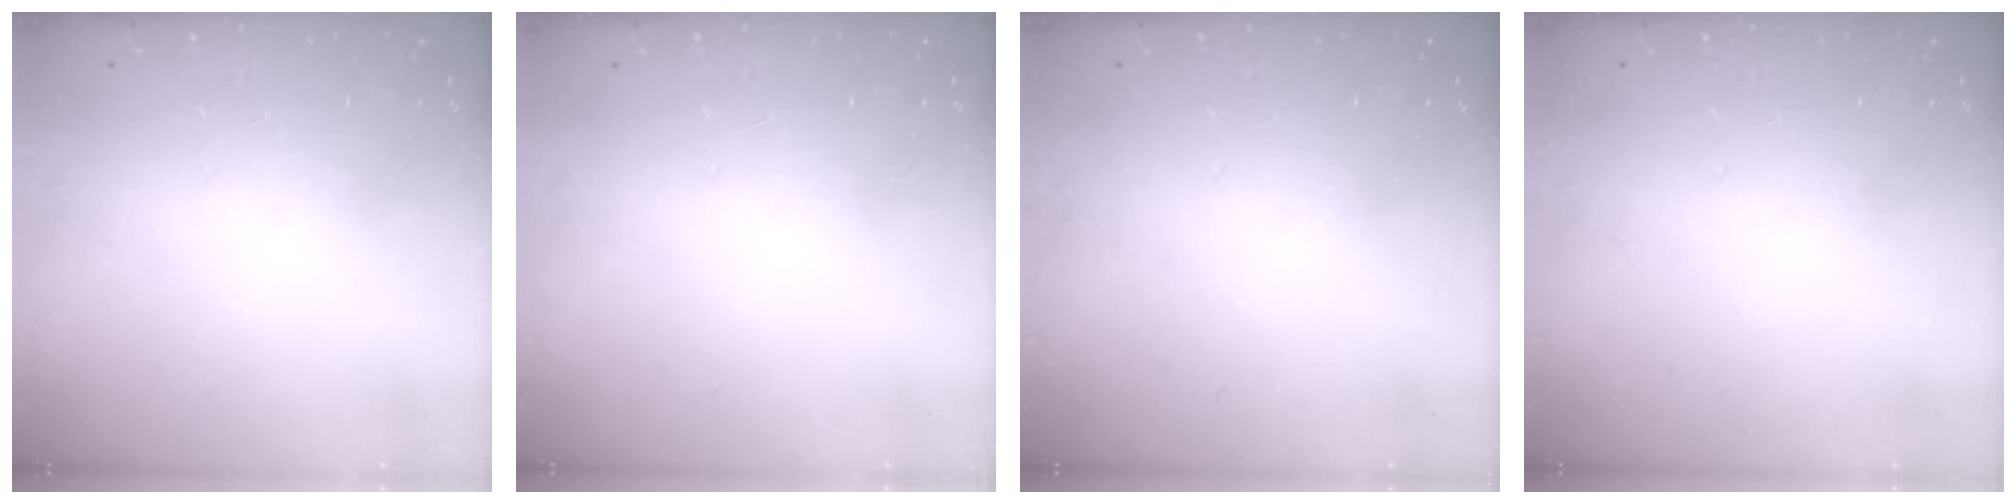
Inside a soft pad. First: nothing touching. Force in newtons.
{"total": 0.0}
{"total": 0.0}
{"total": 0.0}